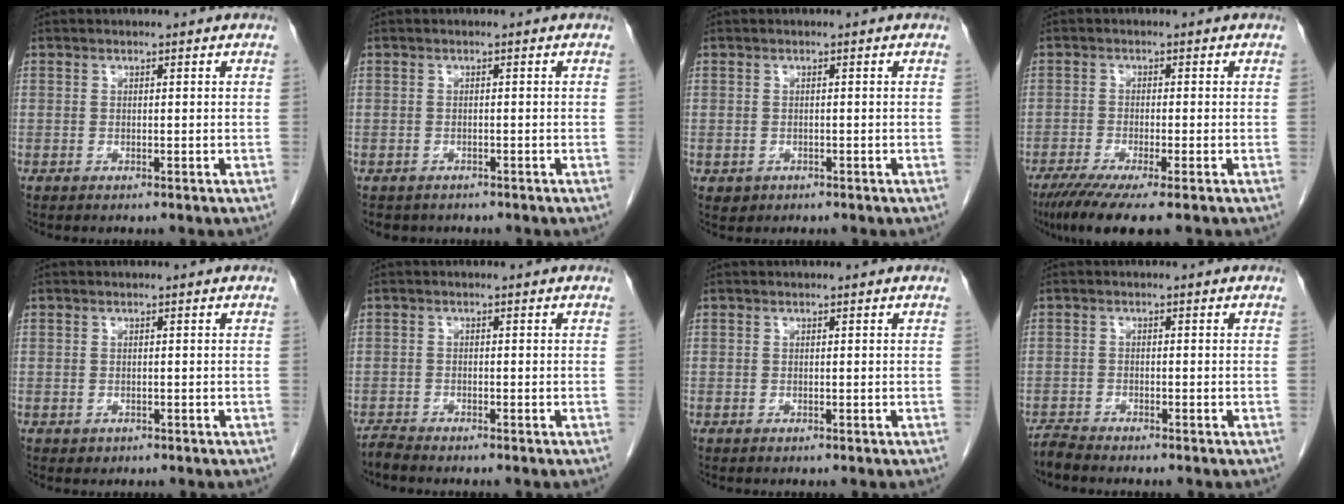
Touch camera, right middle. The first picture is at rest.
{"total": 3.0, "force": [-2.4, 1.7, 0.5], "torque": [-0.008, 0.002, -0.029]}
{"total": 1.1, "force": [-0.4, 1.0, 0.2], "torque": [-0.004, 0.004, 0.002]}
{"total": 7.6, "force": [-5.3, 0.3, 5.5], "torque": [-0.085, -0.018, -0.087]}
{"total": 0.5, "force": [-0.2, 0.5, 0.1], "torque": [-0.005, 0.002, 0.001]}
{"total": 1.3, "force": [-1.3, -0.2, 0.1], "torque": [-0.006, -0.005, -0.026]}
{"total": 0.0}
{"total": 1.8, "force": [-1.8, -0.2, 0.1], "torque": [-0.006, -0.008, -0.035]}